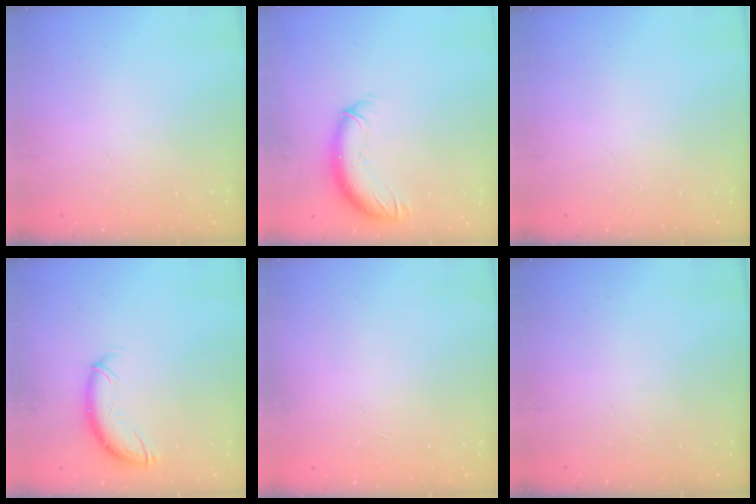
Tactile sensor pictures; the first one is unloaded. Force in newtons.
{"total": 11.5, "press": 11.2, "slide": 2.6}
{"total": 0.0}
{"total": 10.7, "press": 10.6, "slide": 1.5}
{"total": 0.6, "press": 0.6, "slide": 0.2}
{"total": 0.0}